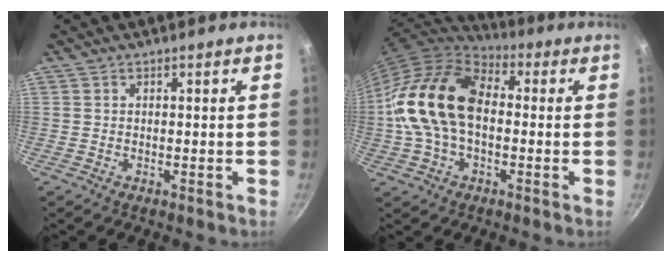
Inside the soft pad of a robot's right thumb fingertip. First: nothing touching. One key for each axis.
{"total": 18.2, "fx": -0.1, "fy": 12.1, "fz": 13.6, "tx": -0.236, "ty": 0.038, "tz": -0.016}